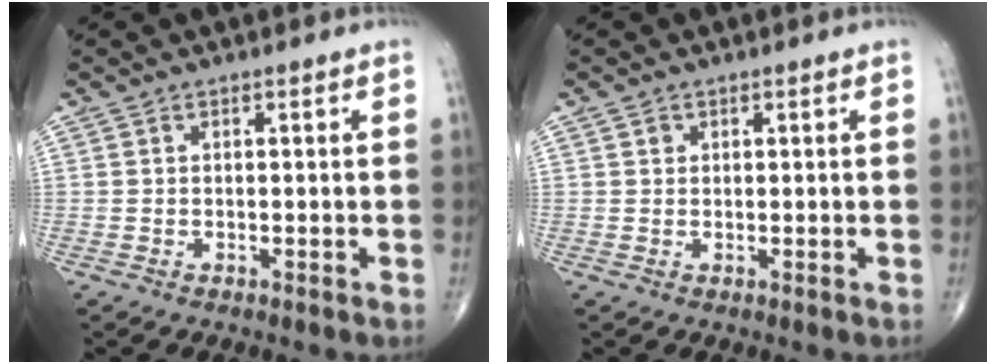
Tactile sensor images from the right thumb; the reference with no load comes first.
{"total": 1.0, "force": [0.4, 0.9, 0.3], "torque": [0.002, -0.001, 0.006]}